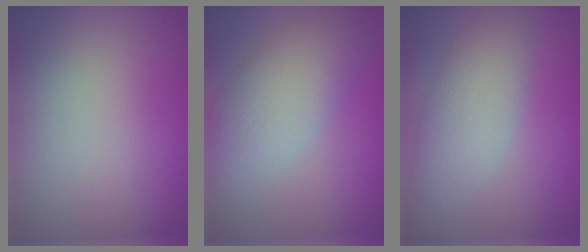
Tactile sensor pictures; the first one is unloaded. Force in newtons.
{"total": 5.5, "press": 5.4, "slide": 0.5}
{"total": 4.2, "press": 4.2, "slide": 0.2}